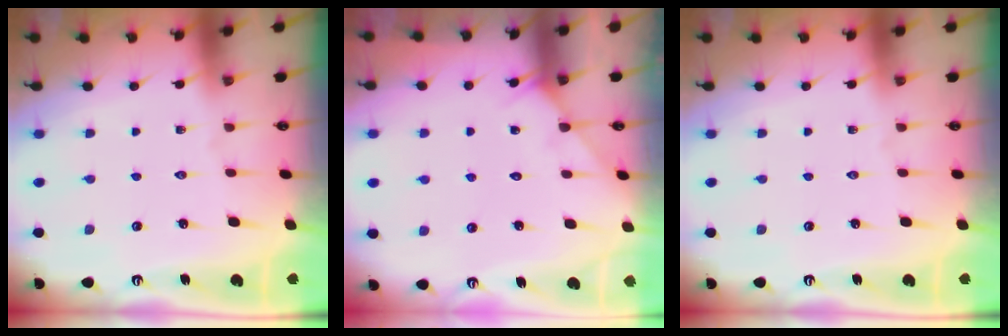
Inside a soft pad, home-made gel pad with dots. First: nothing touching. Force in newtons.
{"total": 5.3, "press": 5.3, "slide": 0.3}
{"total": 0.0}